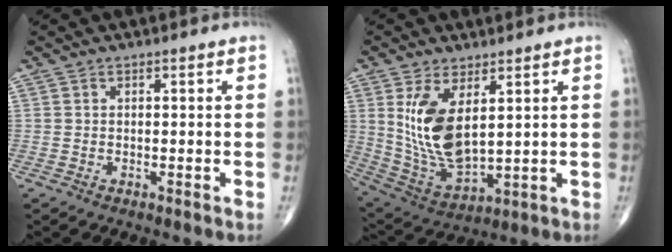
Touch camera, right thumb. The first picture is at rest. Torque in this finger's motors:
{"motor_torque": [-0.30, 0.29, 1.30, 0.51, 0.13]}